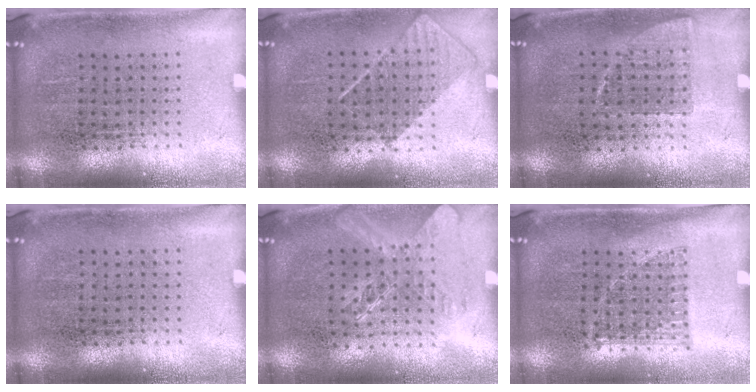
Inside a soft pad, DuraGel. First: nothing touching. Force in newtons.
{"total": 0.8, "press": 0.7, "slide": 0.4}
{"total": 0.7, "press": 0.6, "slide": 0.4}
{"total": 0.0}
{"total": 1.4, "press": 1.2, "slide": 0.6}
{"total": 0.8, "press": 0.7, "slide": 0.2}